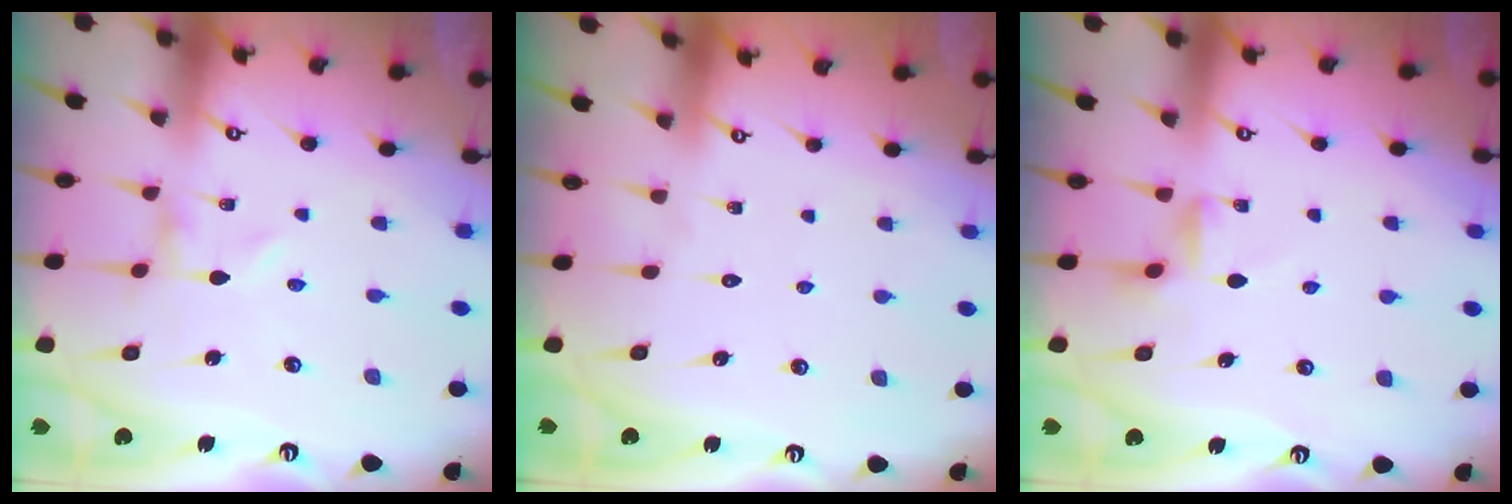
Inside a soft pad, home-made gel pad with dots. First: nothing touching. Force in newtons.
{"total": 1.4, "press": 1.4, "slide": 0.1}
{"total": 2.5, "press": 2.4, "slide": 0.6}